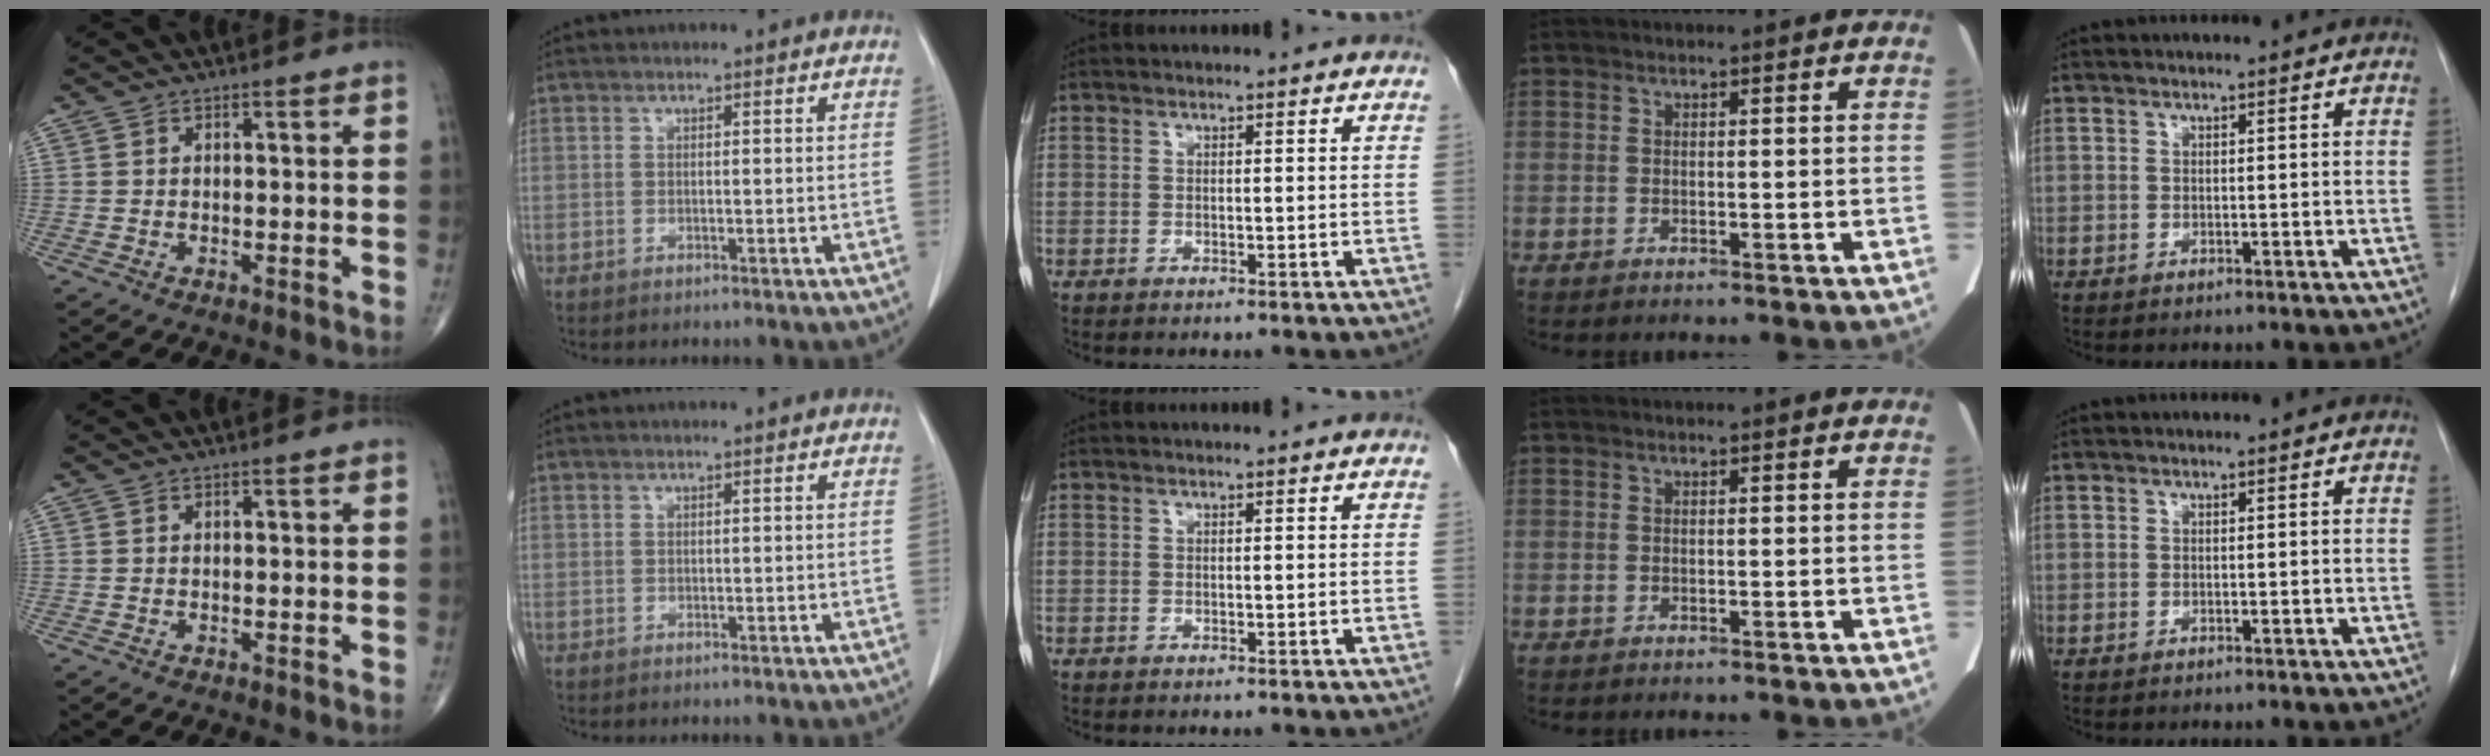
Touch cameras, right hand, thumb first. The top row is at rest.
{}